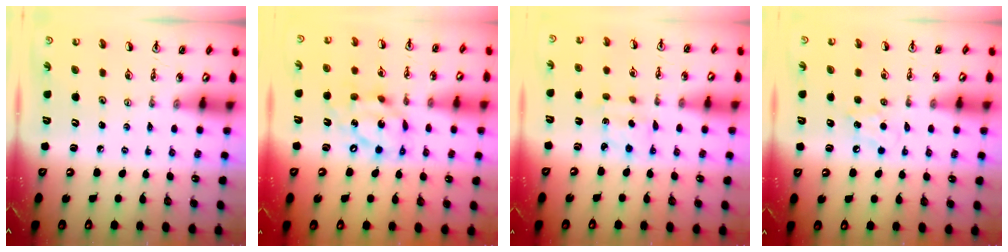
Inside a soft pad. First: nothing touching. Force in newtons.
{"total": 13.5, "press": 13.4, "slide": 0.9}
{"total": 2.2, "press": 2.1, "slide": 0.6}
{"total": 5.5, "press": 5.4, "slide": 1.2}